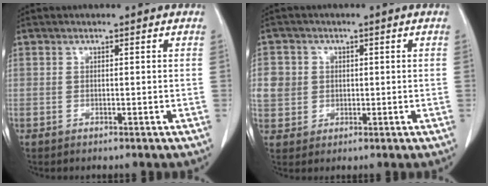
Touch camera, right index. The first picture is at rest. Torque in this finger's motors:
{"motor_torque": [0.32, 0.08, 0.13, 0.02]}